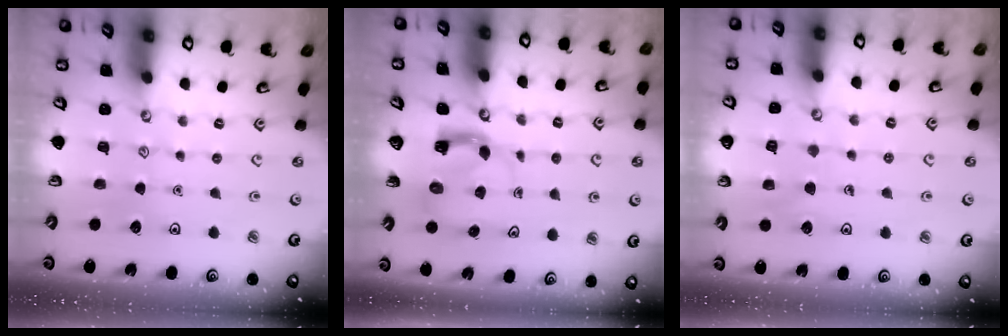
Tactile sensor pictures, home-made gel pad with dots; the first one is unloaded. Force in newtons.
{"total": 4.0, "press": 3.9, "slide": 0.7}
{"total": 4.8, "press": 4.8, "slide": 0.3}